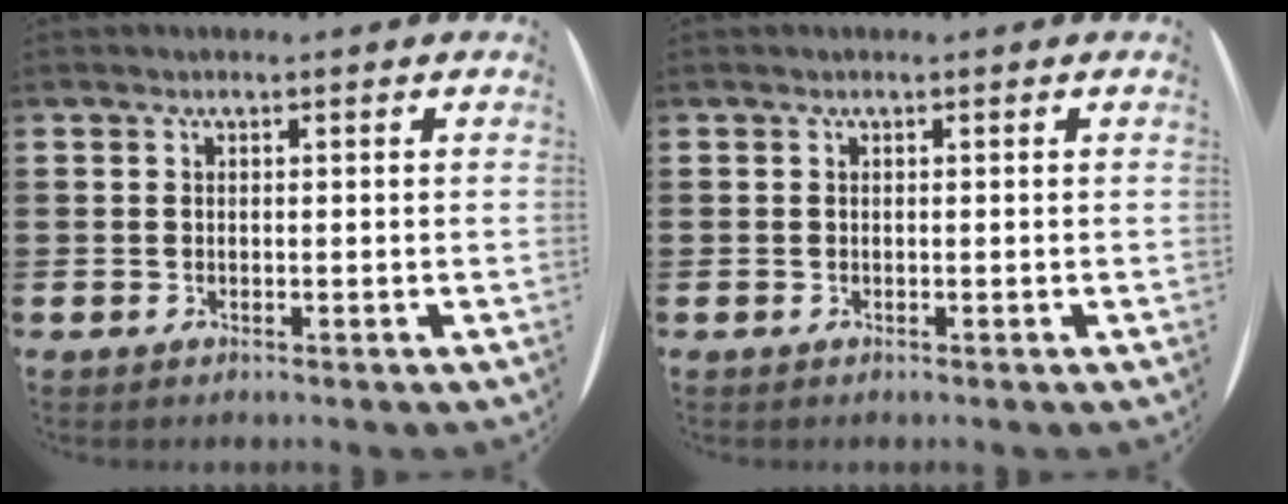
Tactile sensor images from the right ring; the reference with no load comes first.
{"total": 0.0}